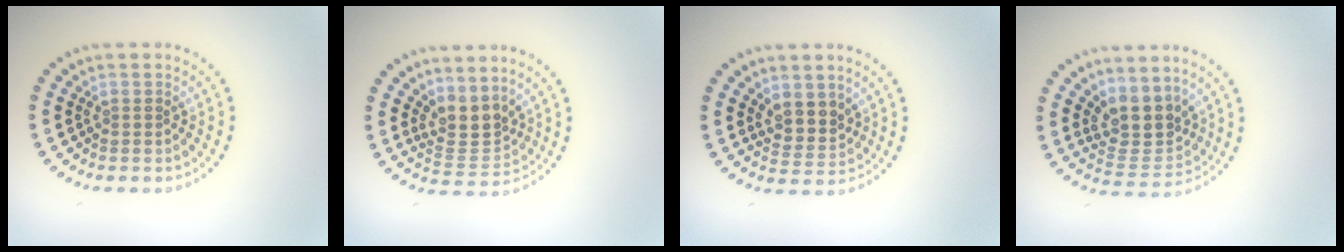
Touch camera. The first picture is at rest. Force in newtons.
{"total": 3.2, "press": 2.5, "slide": 2.1}
{"total": 2.5, "press": 2.1, "slide": 1.3}
{"total": 4.0, "press": 3.5, "slide": 2.1}